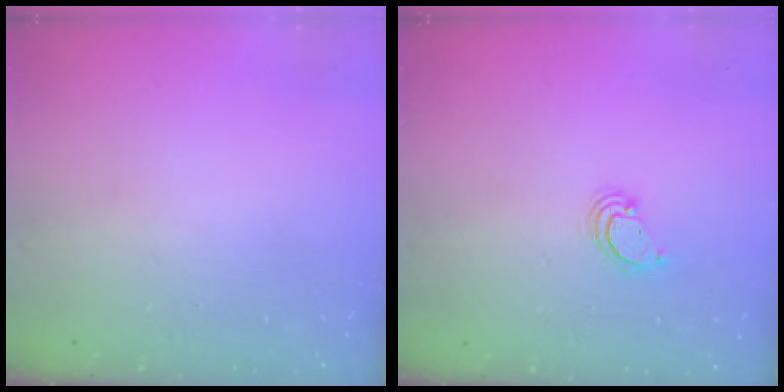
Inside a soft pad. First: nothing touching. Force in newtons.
{"total": 2.1, "press": 2.1, "slide": 0.1}